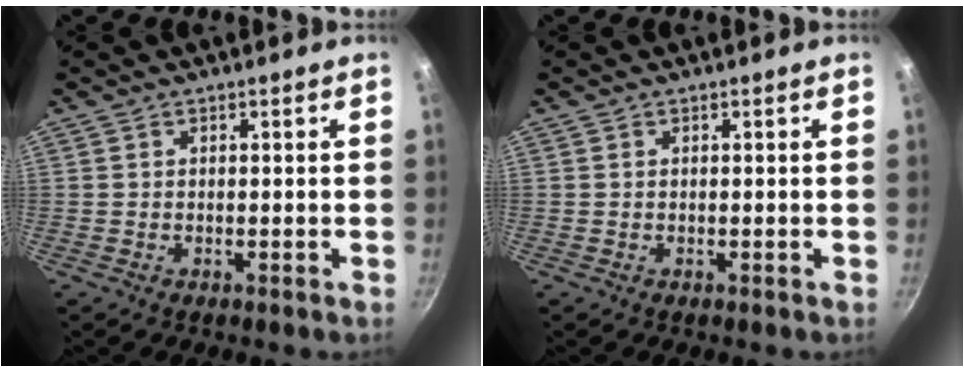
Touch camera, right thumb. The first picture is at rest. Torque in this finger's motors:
{"motor_torque": [-0.02, 0.17, 0.25, 0.09, -0.02]}